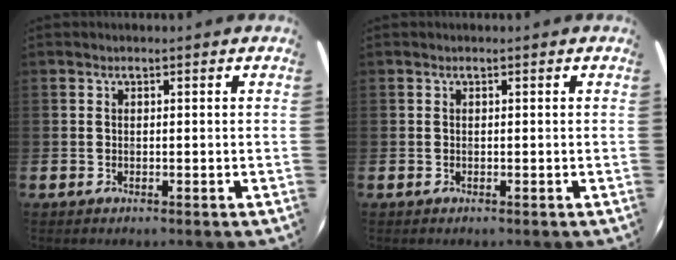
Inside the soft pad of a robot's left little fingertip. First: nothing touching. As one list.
[{"total": 0.0}]